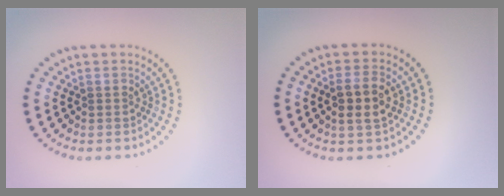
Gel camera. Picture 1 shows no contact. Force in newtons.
{"total": 2.7, "press": 2.6, "slide": 0.7}